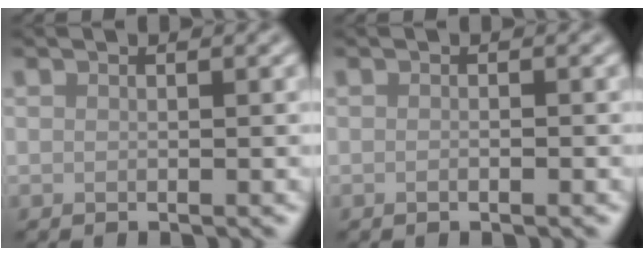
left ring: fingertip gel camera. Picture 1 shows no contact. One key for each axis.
{"total": 0.8, "fx": -0.2, "fy": 0.3, "fz": 0.7, "tx": -0.006, "ty": -0.003, "tz": -0.003}